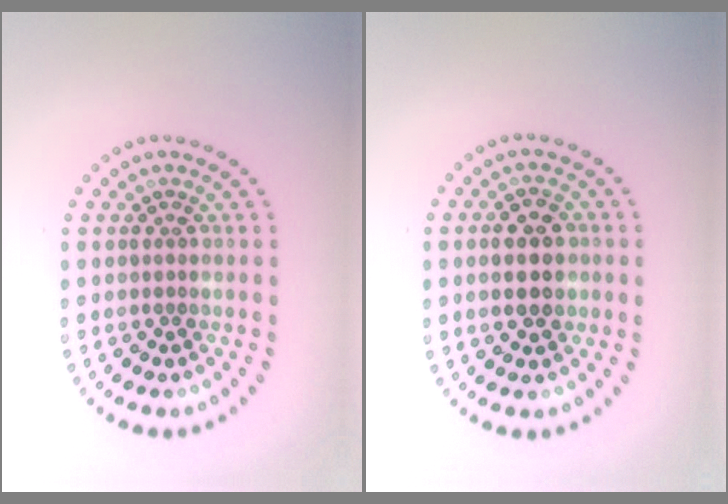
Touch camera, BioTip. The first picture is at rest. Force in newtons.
{"total": 4.2, "press": 4.2, "slide": 0.1}